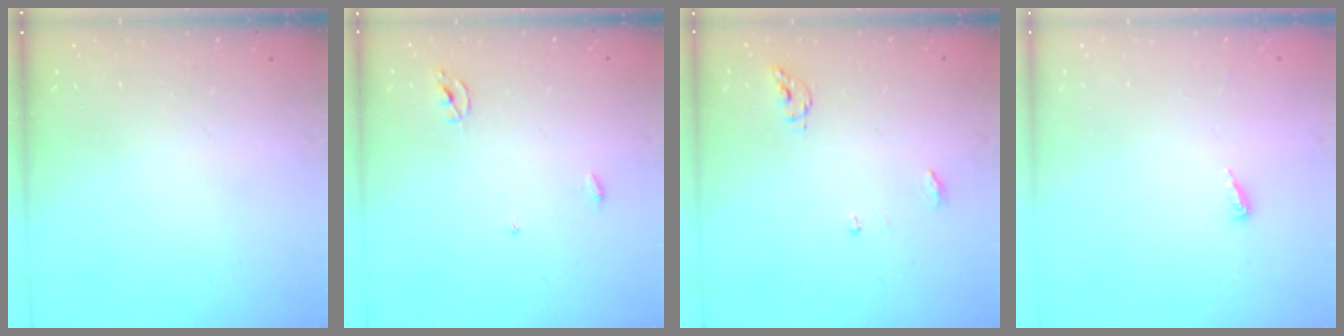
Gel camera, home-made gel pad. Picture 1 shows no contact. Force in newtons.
{"total": 2.3, "press": 2.3, "slide": 0.1}
{"total": 4.6, "press": 4.6, "slide": 0.3}
{"total": 2.8, "press": 2.8, "slide": 0.2}